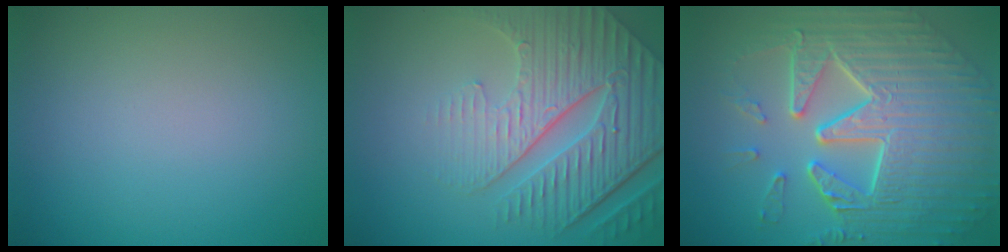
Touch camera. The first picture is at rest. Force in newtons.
{"total": 8.3, "press": 6.0, "slide": 5.8}
{"total": 10.5, "press": 7.3, "slide": 7.5}